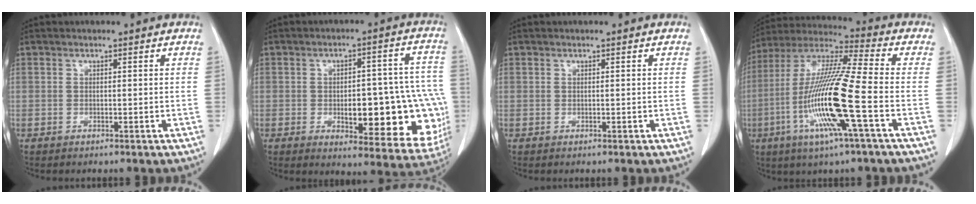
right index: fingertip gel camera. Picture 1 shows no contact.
{"total": 19.3, "force": [-3.7, 6.9, 17.6], "torque": [-0.136, 0.031, -0.018]}
{"total": 0.0}
{"total": 17.4, "force": [-5.0, -0.2, 16.7], "torque": [-0.336, -0.012, -0.103]}